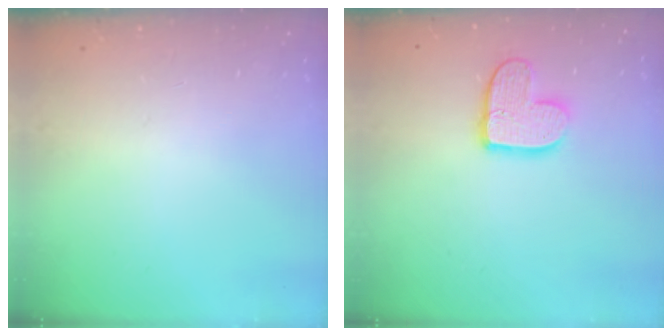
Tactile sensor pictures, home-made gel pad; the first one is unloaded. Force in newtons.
{"total": 11.5, "press": 11.4, "slide": 1.0}